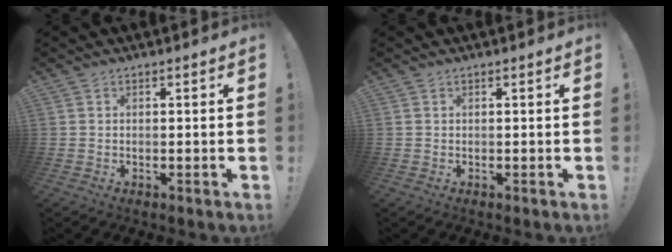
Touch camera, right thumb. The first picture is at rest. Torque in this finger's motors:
{"motor_torque": [0.00, 0.00, 0.00, 0.00, 0.00]}